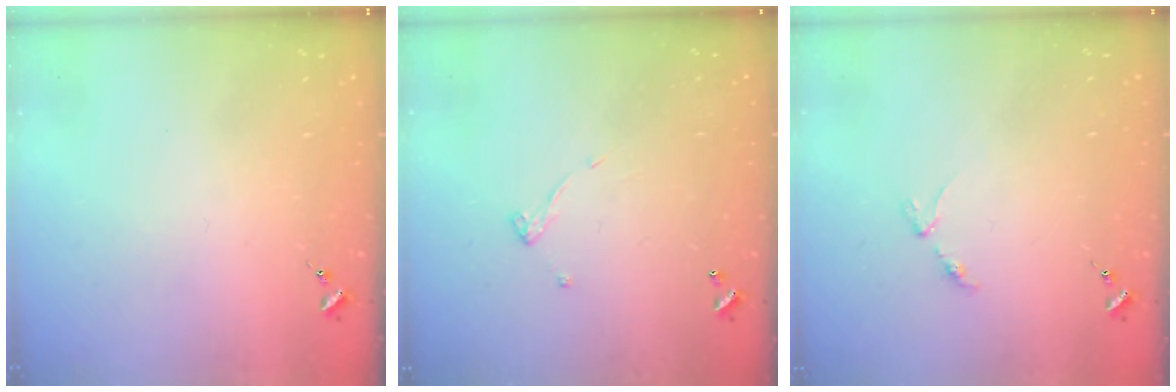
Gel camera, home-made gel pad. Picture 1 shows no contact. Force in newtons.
{"total": 4.9, "press": 4.9, "slide": 0.2}
{"total": 2.8, "press": 2.8, "slide": 0.5}